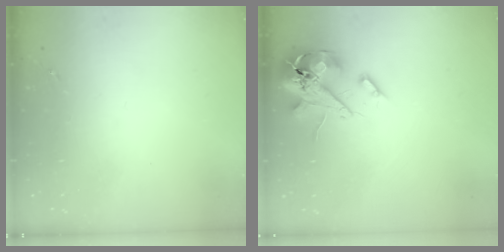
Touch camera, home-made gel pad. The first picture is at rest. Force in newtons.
{"total": 15.0, "press": 14.8, "slide": 2.5}